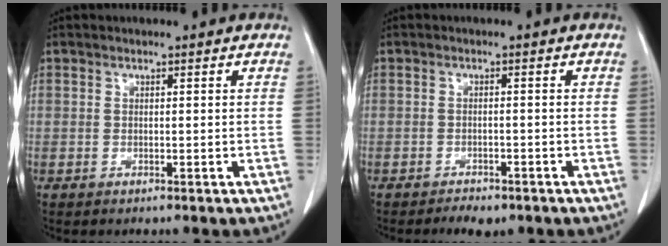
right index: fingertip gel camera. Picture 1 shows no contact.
{"total": 3.5, "force": [-2.7, 1.5, 1.5], "torque": [-0.021, -0.001, -0.036]}